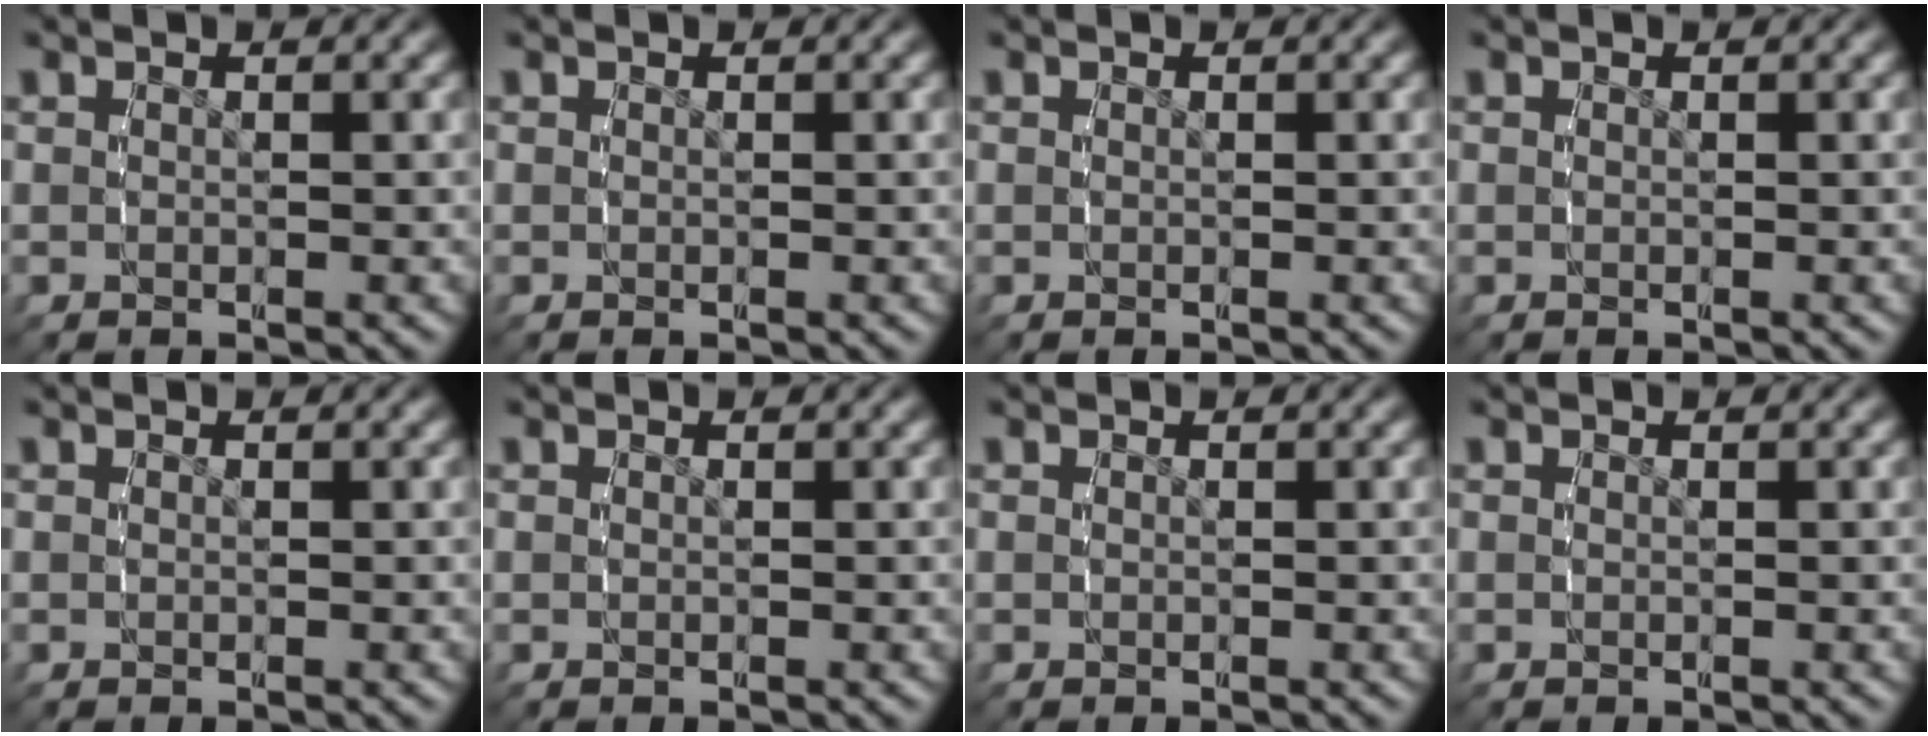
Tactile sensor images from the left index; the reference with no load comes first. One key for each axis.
{"total": 0.0}
{"total": 0.0}
{"total": 0.0}
{"total": 0.0}
{"total": 0.0}
{"total": 0.0}
{"total": 0.0}